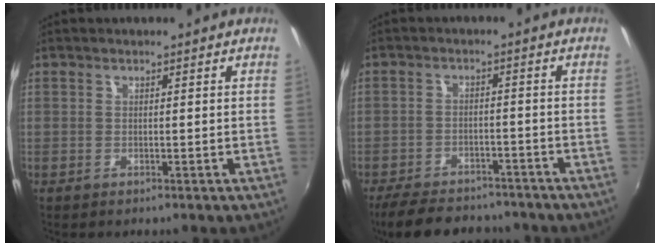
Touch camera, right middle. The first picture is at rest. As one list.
[{"total": 13.8, "force": [-11.3, 5.6, 5.5], "torque": [-0.130, -0.001, -0.163]}]